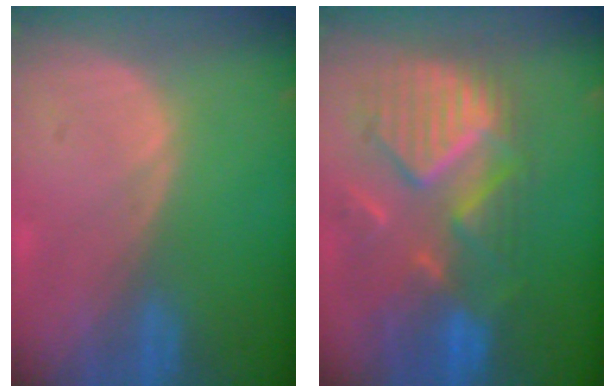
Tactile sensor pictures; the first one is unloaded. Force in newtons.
{"total": 11.7, "press": 10.3, "slide": 5.6}